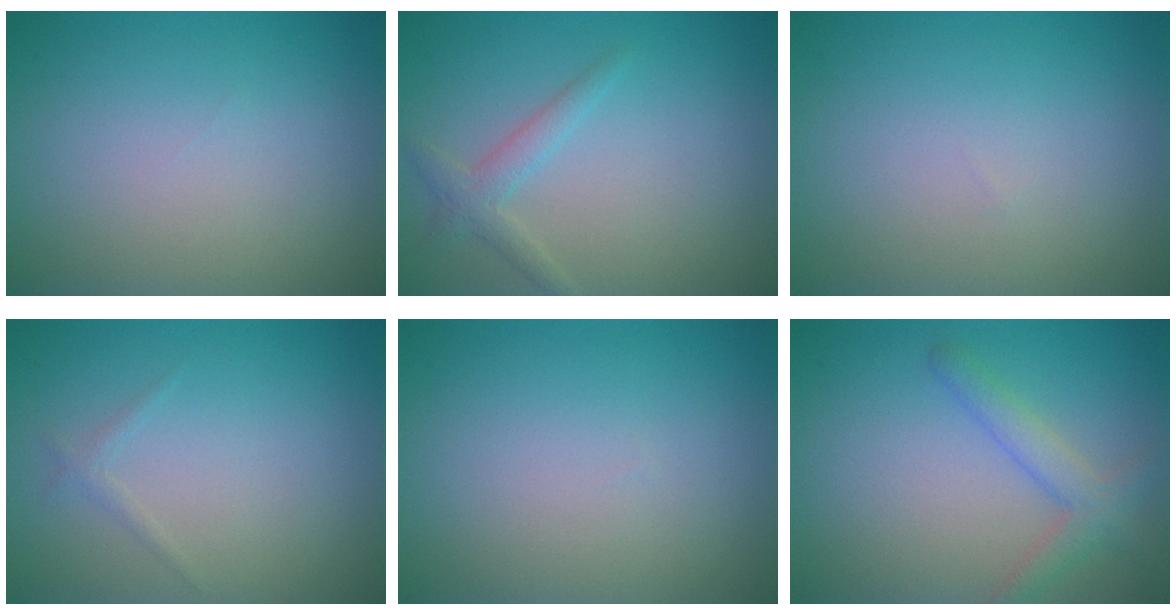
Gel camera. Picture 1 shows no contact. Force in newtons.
{"total": 1.9, "press": 1.9, "slide": 0.1}
{"total": 0.0}
{"total": 0.7, "press": 0.7, "slide": 0.0}
{"total": 0.0}
{"total": 2.7, "press": 2.7, "slide": 0.2}